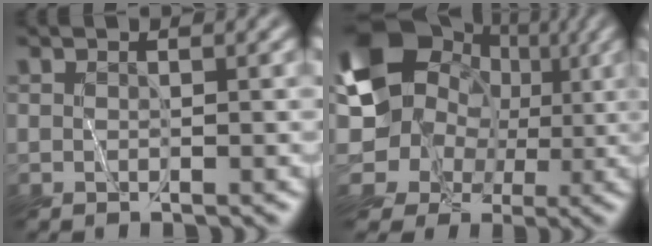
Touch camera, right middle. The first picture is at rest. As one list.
[{"total": 9.7, "force": [1.6, 8.3, 4.8], "torque": [-0.104, 0.006, 0.003]}]